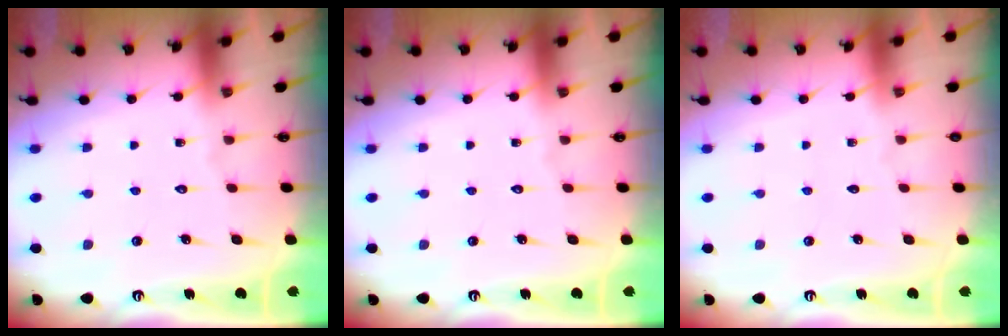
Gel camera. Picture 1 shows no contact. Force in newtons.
{"total": 0.0}
{"total": 0.0}